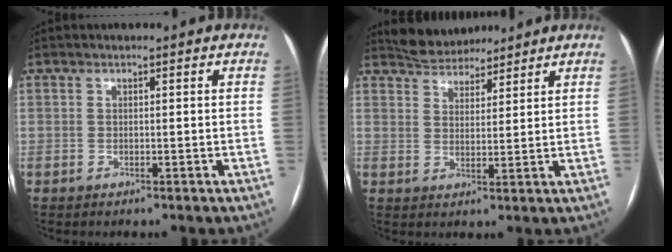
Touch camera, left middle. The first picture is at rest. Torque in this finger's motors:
{"motor_torque": [0.04, -0.04, -0.02, -0.01]}